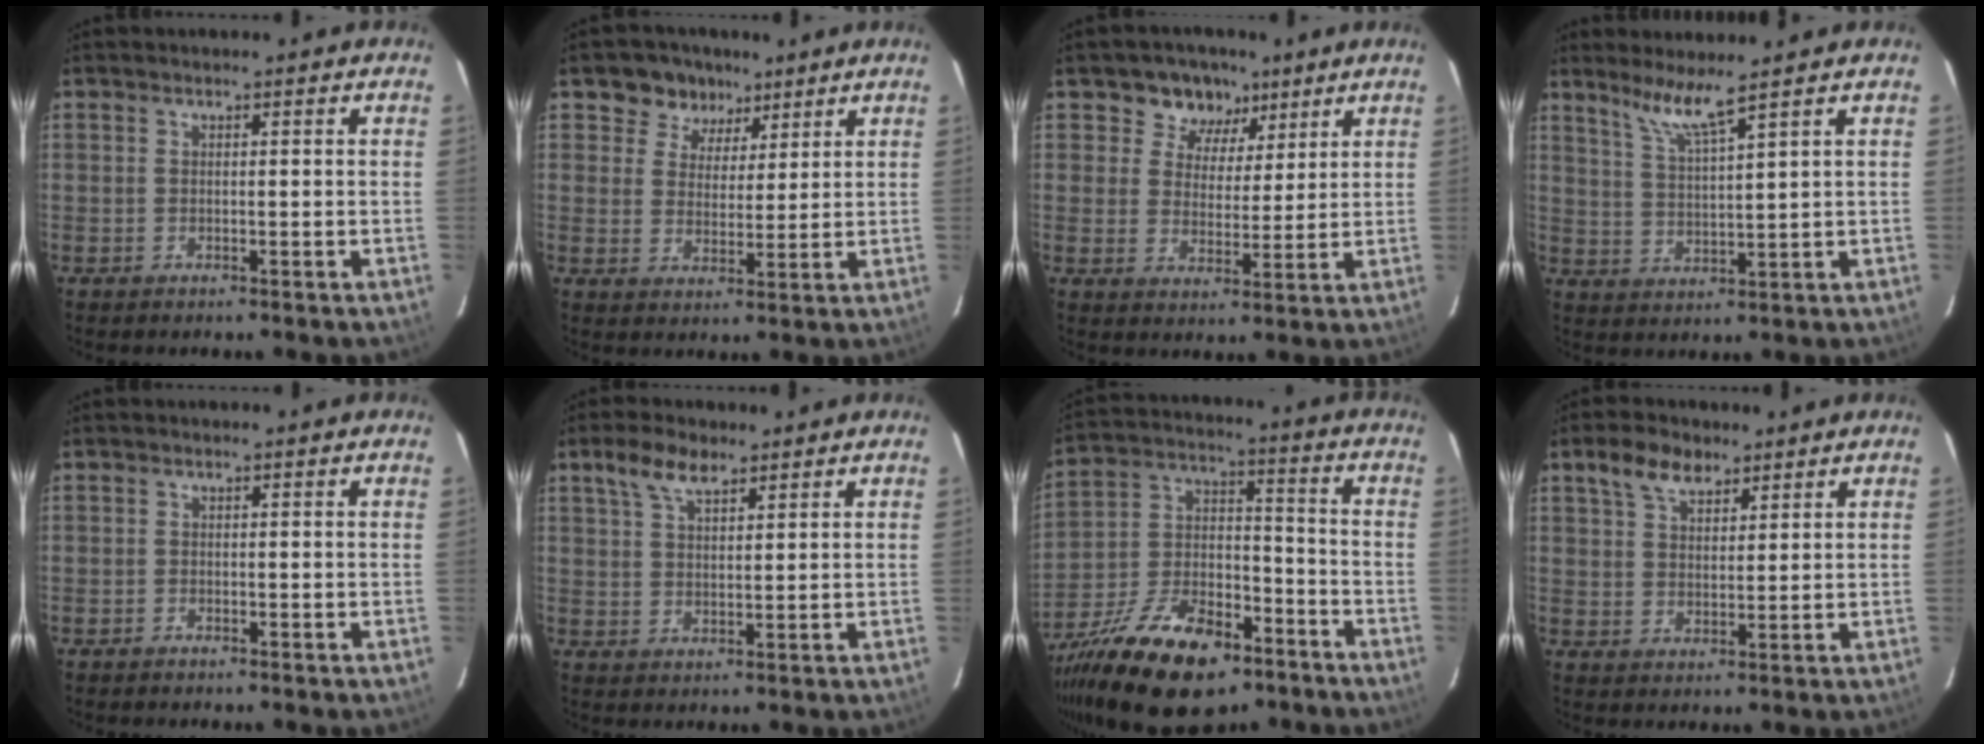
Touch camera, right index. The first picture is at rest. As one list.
[{"total": 6.8, "force": [4.3, 5.2, 0.9], "torque": [-0.009, 0.010, 0.068]}, {"total": 7.7, "force": [4.6, 5.9, 1.6], "torque": [-0.024, 0.004, 0.070]}, {"total": 5.7, "force": [4.7, -0.7, 3.2], "torque": [-0.063, -0.002, 0.095]}, {"total": 0.7, "force": [-0.6, 0.3, -0.2], "torque": [0.000, 0.002, -0.012]}, {"total": 5.6, "force": [3.7, 2.5, 3.5], "torque": [-0.066, 0.013, 0.069]}, {"total": 22.1, "force": [-13.9, 10.6, 13.5], "torque": [-0.276, -0.012, -0.230]}, {"total": 6.1, "force": [4.0, 3.3, 3.3], "torque": [-0.060, 0.015, 0.072]}]